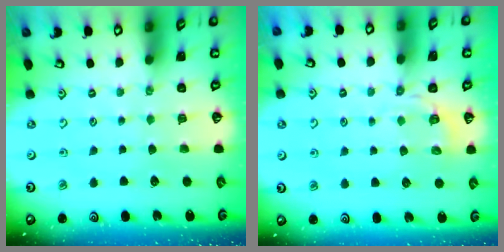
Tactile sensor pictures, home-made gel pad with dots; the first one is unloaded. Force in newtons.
{"total": 3.7, "press": 3.2, "slide": 1.8}